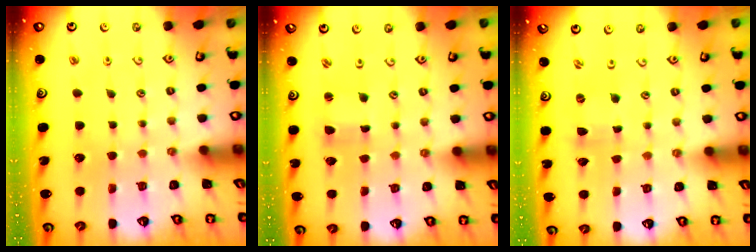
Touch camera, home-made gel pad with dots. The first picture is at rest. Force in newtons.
{"total": 0.9, "press": 0.9, "slide": 0.2}
{"total": 0.0}